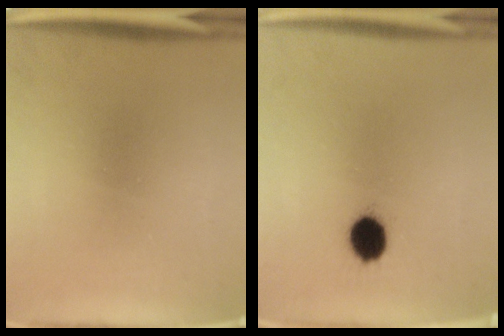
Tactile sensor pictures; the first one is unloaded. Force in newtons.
{"total": 5.7}